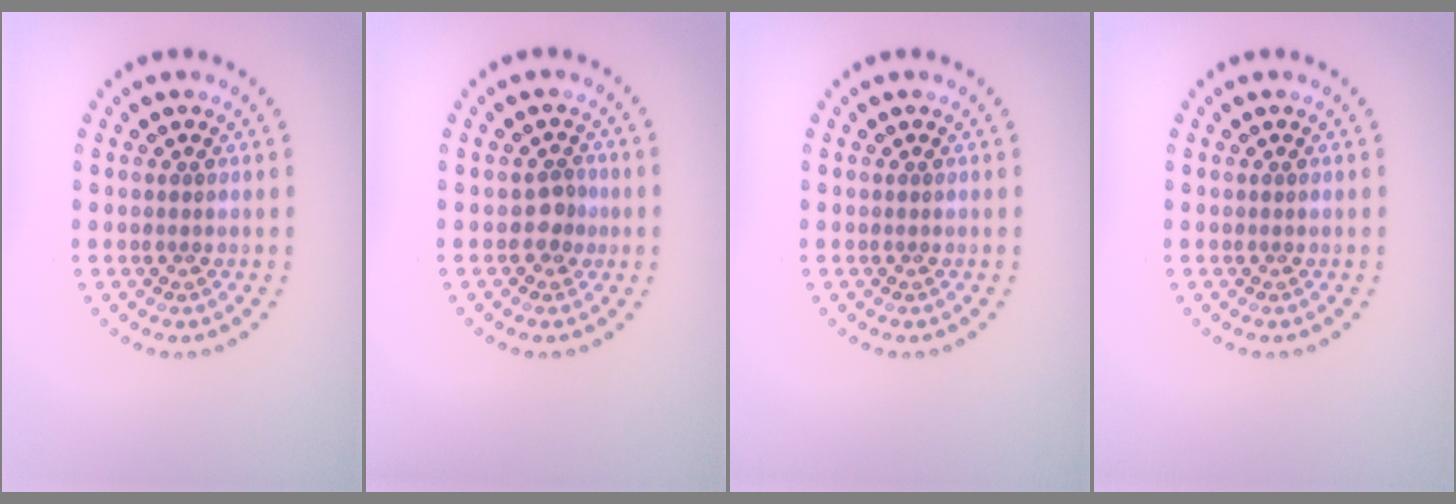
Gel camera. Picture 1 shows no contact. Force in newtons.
{"total": 1.5, "press": 1.3, "slide": 0.7}
{"total": 0.0}
{"total": 0.0}